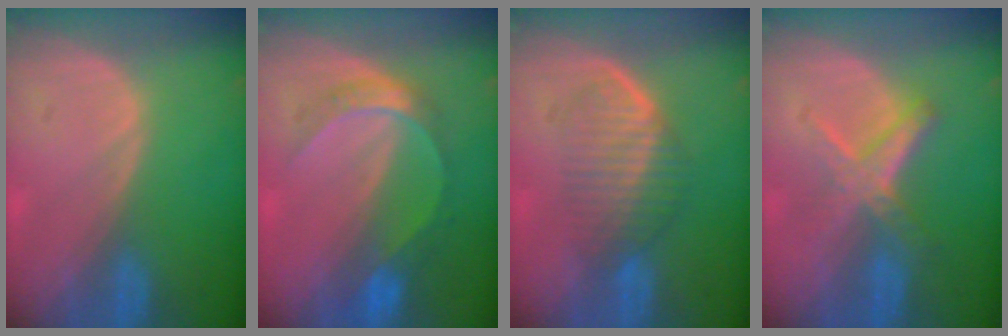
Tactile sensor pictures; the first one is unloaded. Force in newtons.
{"total": 6.5, "press": 5.6, "slide": 3.3}
{"total": 6.0, "press": 5.7, "slide": 1.6}
{"total": 5.8, "press": 5.5, "slide": 1.8}